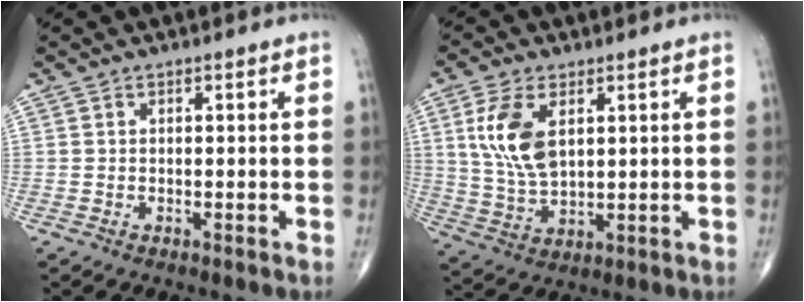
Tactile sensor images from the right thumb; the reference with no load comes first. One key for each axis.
{"total": 10.4, "fx": 3.2, "fy": 5.5, "fz": 8.2, "tx": -0.164, "ty": -0.011, "tz": 0.068}